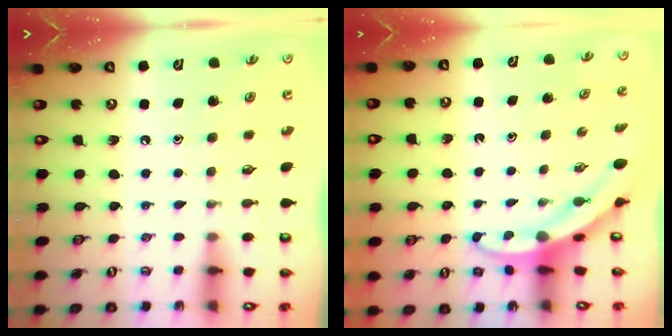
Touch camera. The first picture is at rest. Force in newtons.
{"total": 3.2, "press": 3.2, "slide": 0.3}